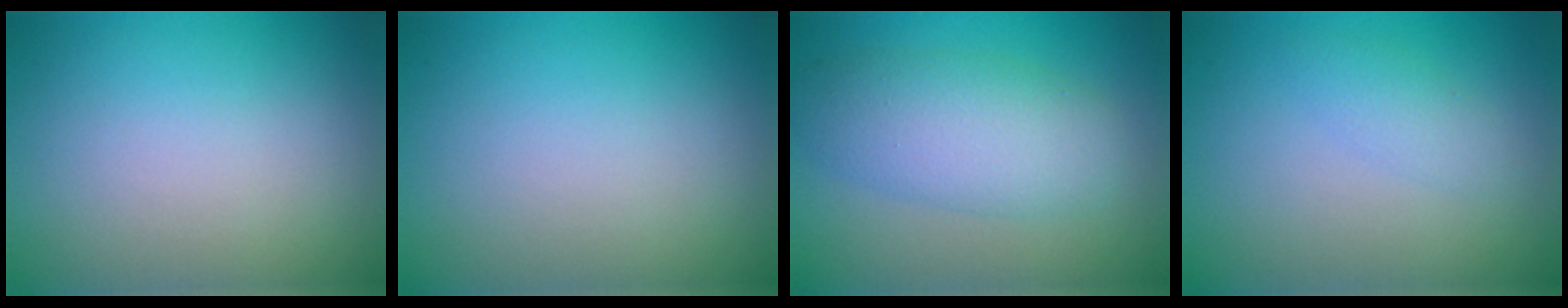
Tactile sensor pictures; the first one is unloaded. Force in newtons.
{"total": 0.0}
{"total": 5.5, "press": 5.5, "slide": 0.2}
{"total": 1.4, "press": 1.4, "slide": 0.0}